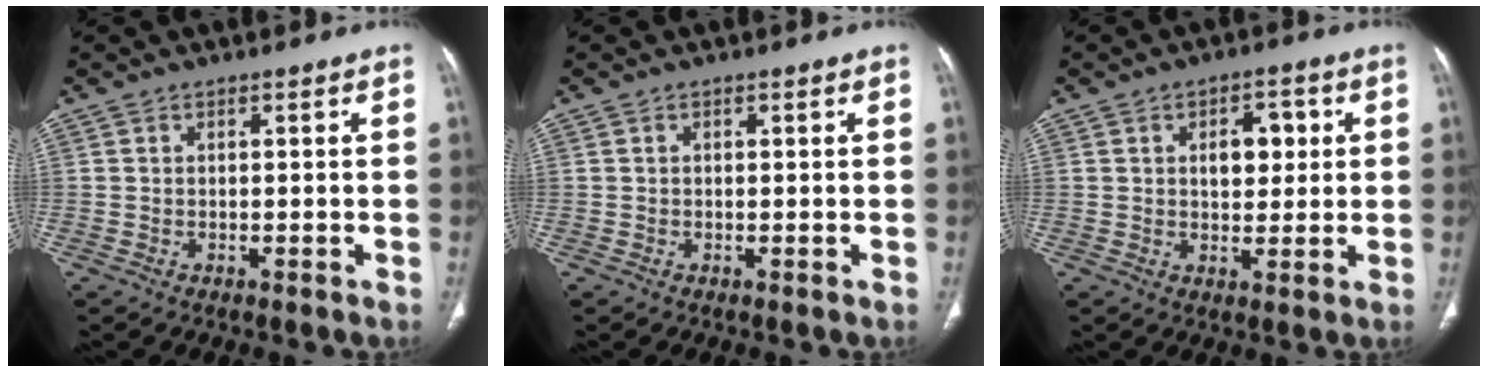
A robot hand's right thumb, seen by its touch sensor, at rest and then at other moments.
{"total": 0.0}
{"total": 6.6, "force": [1.5, 4.0, 5.0], "torque": [-0.044, 0.001, 0.022]}